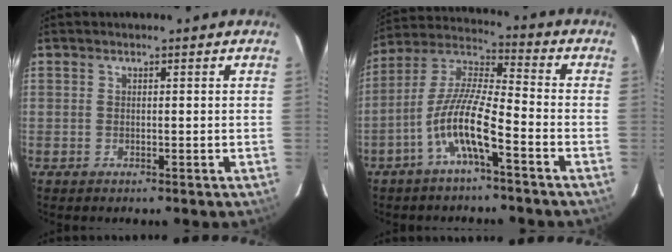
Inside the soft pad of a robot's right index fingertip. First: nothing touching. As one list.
[{"total": 10.8, "force": [-5.2, 1.6, 9.4], "torque": [-0.199, 0.006, -0.103]}]